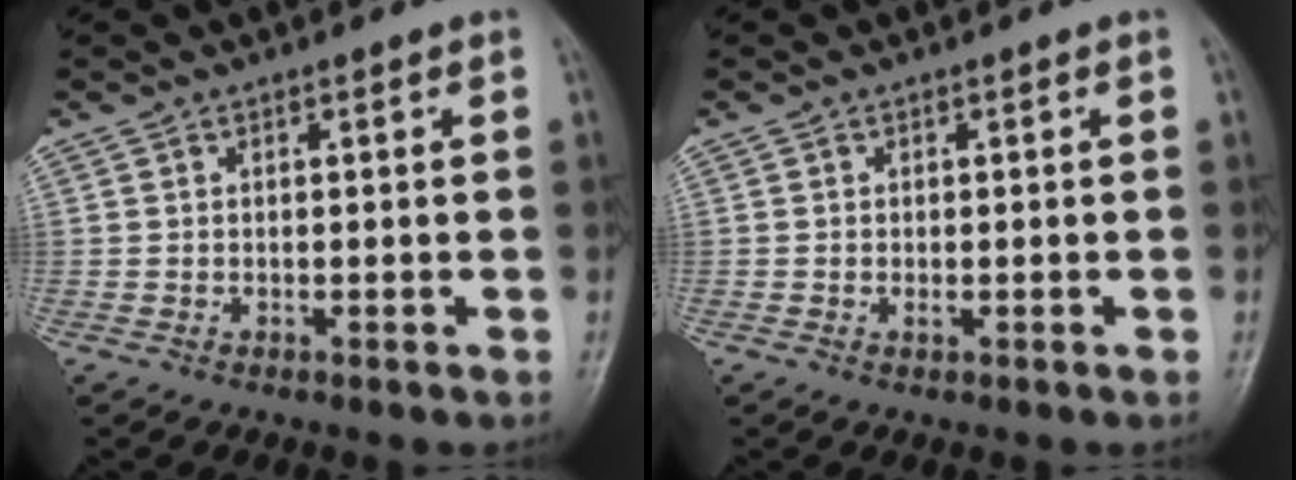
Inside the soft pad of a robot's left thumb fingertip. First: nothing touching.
{"total": 0.6, "force": [0.0, 0.3, 0.5], "torque": [-0.009, 0.002, 0.000]}